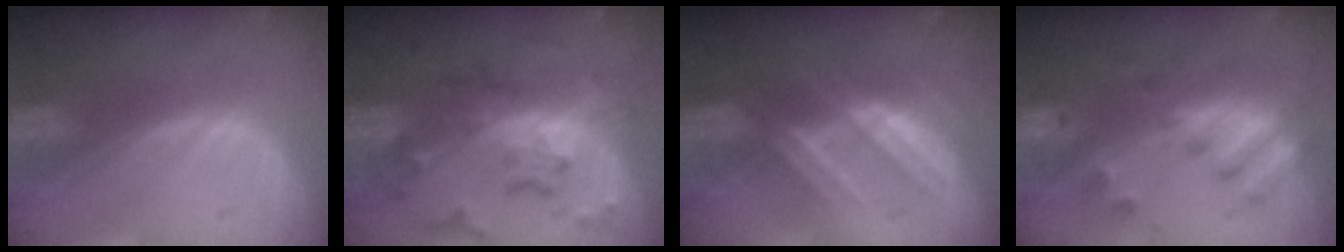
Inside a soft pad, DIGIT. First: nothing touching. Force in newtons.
{"total": 9.4, "press": 9.4, "slide": 0.8}
{"total": 7.4, "press": 6.8, "slide": 2.8}
{"total": 8.3, "press": 7.3, "slide": 4.1}